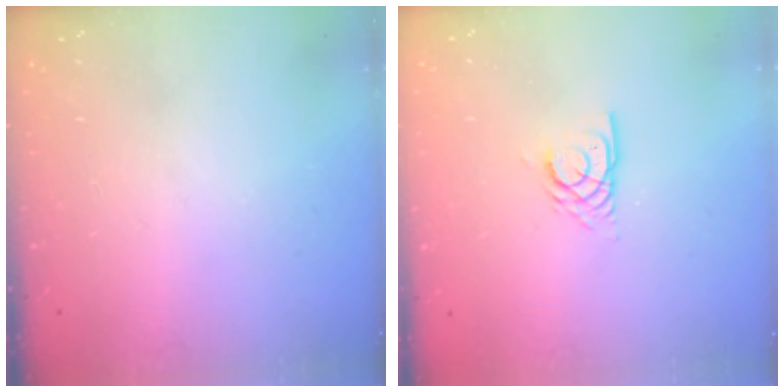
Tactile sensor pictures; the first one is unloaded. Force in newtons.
{"total": 5.0, "press": 5.0, "slide": 0.5}